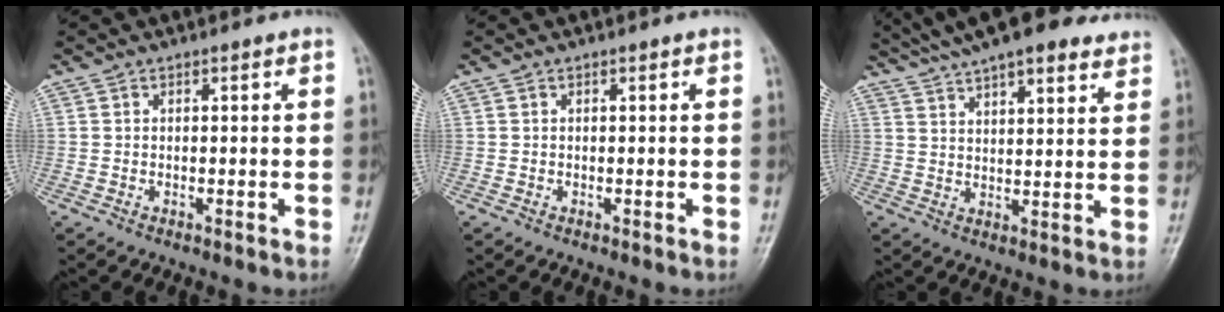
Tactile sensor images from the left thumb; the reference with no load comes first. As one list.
[{"total": 0.0}, {"total": 18.4, "force": [14.5, 5.3, 9.9], "torque": [-0.144, -0.014, 0.212]}]